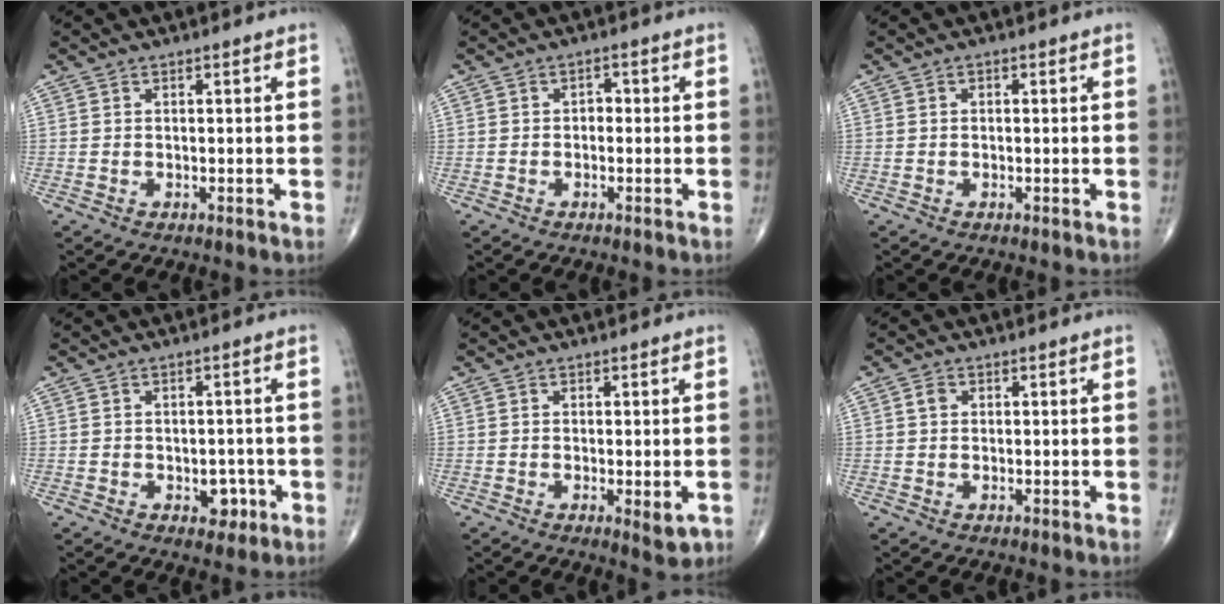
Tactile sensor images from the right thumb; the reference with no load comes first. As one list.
[{"total": 1.5, "force": [-0.3, 1.1, 1.0], "torque": [-0.002, 0.005, -0.011]}, {"total": 0.5, "force": [0.0, 0.4, 0.4], "torque": [-0.004, 0.001, -0.002]}, {"total": 3.9, "force": [-1.4, 2.7, 2.5], "torque": [-0.007, 0.009, -0.016]}, {"total": 3.6, "force": [-1.1, 1.2, 3.2], "torque": [-0.043, -0.009, -0.012]}, {"total": 1.5, "force": [0.3, 1.2, 0.8], "torque": [-0.013, 0.003, 0.004]}]